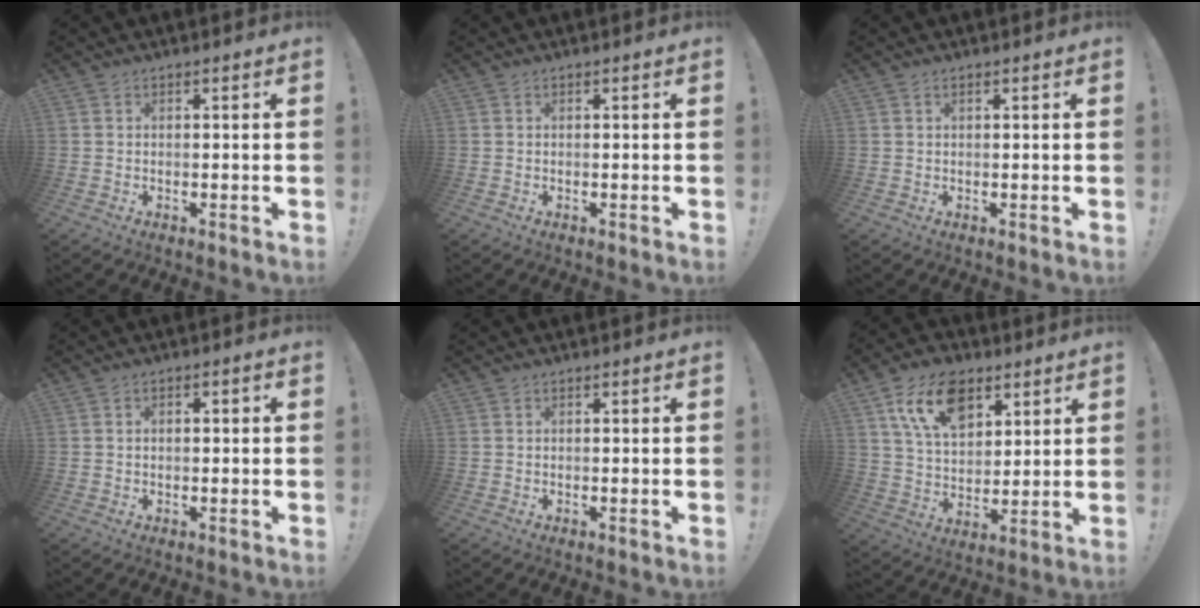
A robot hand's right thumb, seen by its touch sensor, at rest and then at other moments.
{"total": 0.0}
{"total": 0.7, "force": [0.5, 0.1, 0.4], "torque": [-0.008, 0.000, 0.011]}
{"total": 1.2, "force": [-0.3, 0.7, 1.0], "torque": [-0.011, 0.001, -0.007]}
{"total": 0.0}
{"total": 15.5, "force": [8.1, 9.5, 9.2], "torque": [-0.148, -0.028, 0.152]}